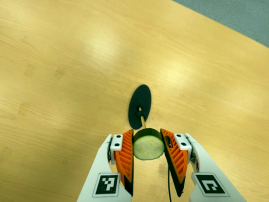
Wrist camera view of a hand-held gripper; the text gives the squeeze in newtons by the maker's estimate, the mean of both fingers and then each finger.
{"total": 12.4, "left": 11.3, "right": 13.6}